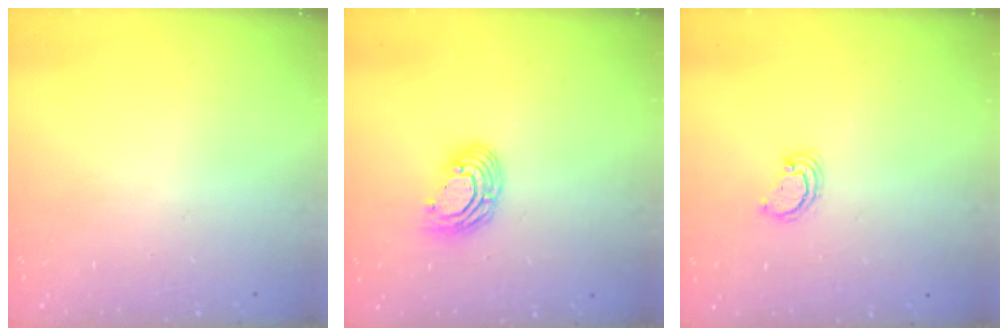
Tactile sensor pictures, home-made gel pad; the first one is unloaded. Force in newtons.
{"total": 9.9, "press": 9.8, "slide": 0.7}
{"total": 2.6, "press": 2.6, "slide": 0.3}